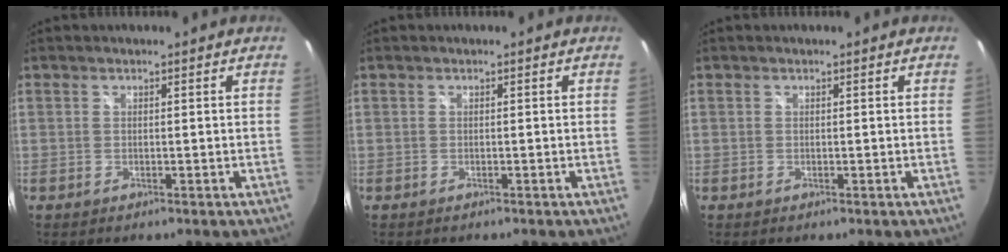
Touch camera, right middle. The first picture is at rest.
{"total": 0.0}
{"total": 0.0}